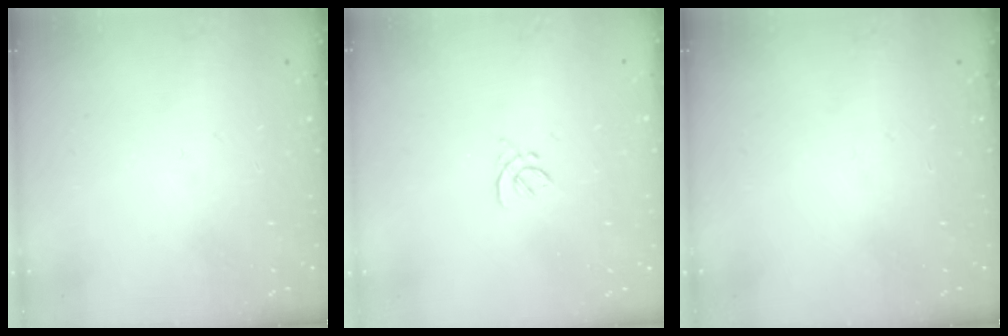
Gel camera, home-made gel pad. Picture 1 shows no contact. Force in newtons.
{"total": 2.0, "press": 1.9, "slide": 0.7}
{"total": 0.0}